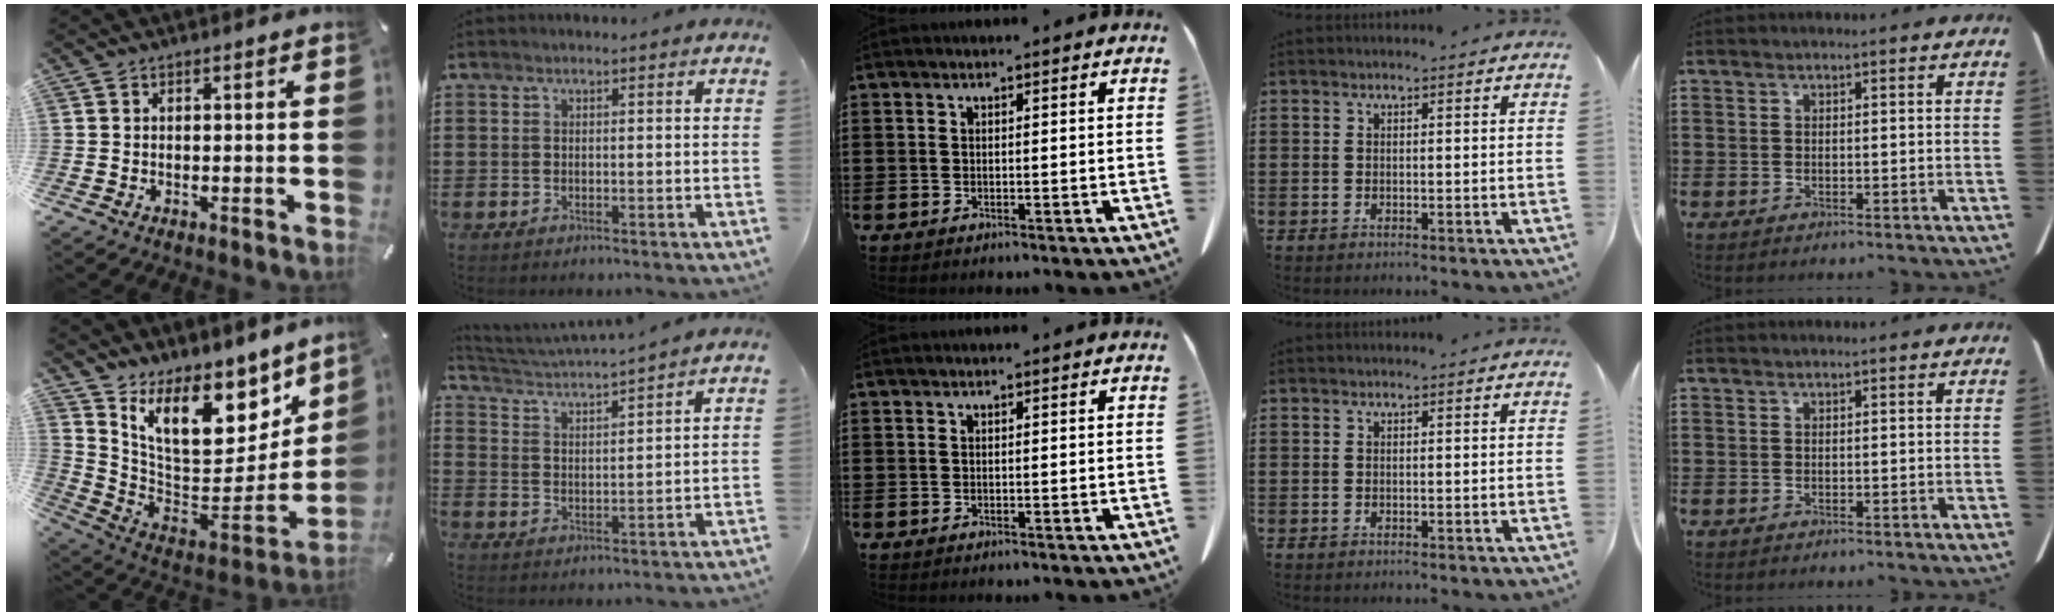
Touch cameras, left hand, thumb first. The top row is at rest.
{"thumb": {"total": 16.3, "force": [10.1, 9.1, 9.0], "torque": [-0.135, -0.094, 0.179]}, "index": {"total": 3.5, "force": [3.4, -0.7, 0.5], "torque": [-0.027, -0.026, 0.055]}}